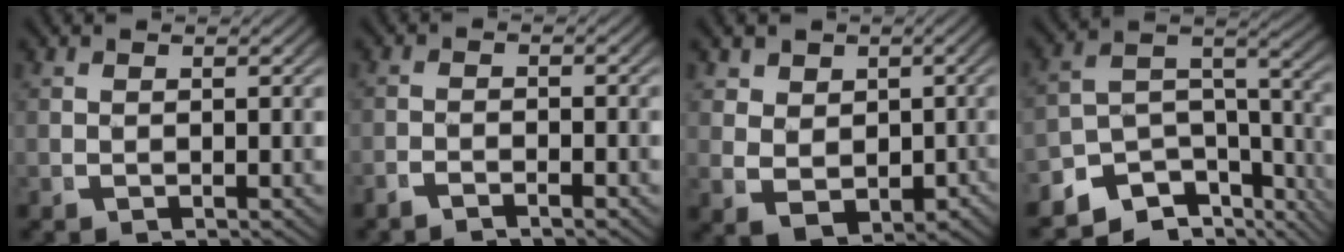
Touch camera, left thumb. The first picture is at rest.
{"total": 1.6, "force": [-1.5, 0.3, 0.4], "torque": [-0.004, -0.001, -0.034]}
{"total": 5.7, "force": [-0.4, 4.7, 3.1], "torque": [-0.079, -0.045, 0.019]}
{"total": 9.7, "force": [-4.2, 5.5, 6.8], "torque": [-0.103, -0.009, -0.076]}